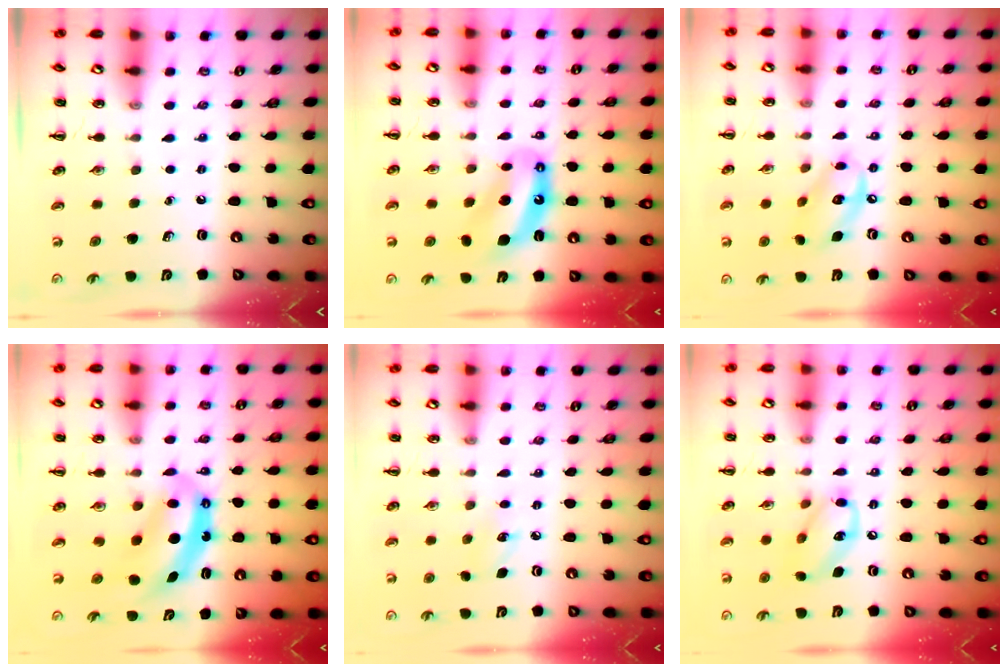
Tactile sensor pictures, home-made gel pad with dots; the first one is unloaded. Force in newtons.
{"total": 9.4, "press": 9.0, "slide": 2.6}
{"total": 11.2, "press": 11.0, "slide": 2.3}
{"total": 6.8, "press": 6.7, "slide": 1.1}
{"total": 6.3, "press": 6.1, "slide": 1.8}
{"total": 12.7, "press": 12.6, "slide": 1.8}